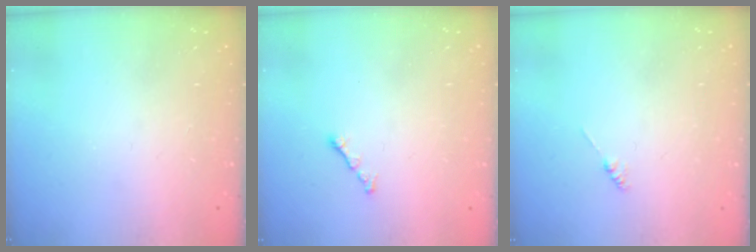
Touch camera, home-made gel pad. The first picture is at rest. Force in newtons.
{"total": 1.2, "press": 1.1, "slide": 0.5}
{"total": 0.0}